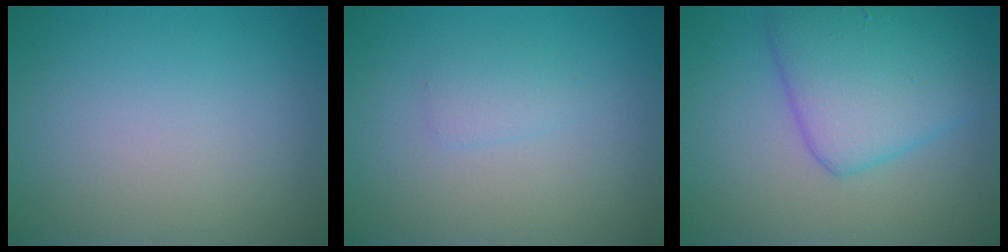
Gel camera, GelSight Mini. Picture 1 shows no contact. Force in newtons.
{"total": 1.1, "press": 1.1, "slide": 0.0}
{"total": 5.9, "press": 5.8, "slide": 0.3}